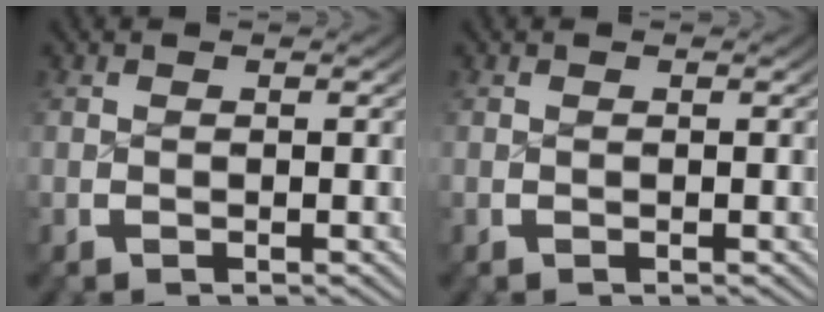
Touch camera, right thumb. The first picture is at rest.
{"total": 0.0}